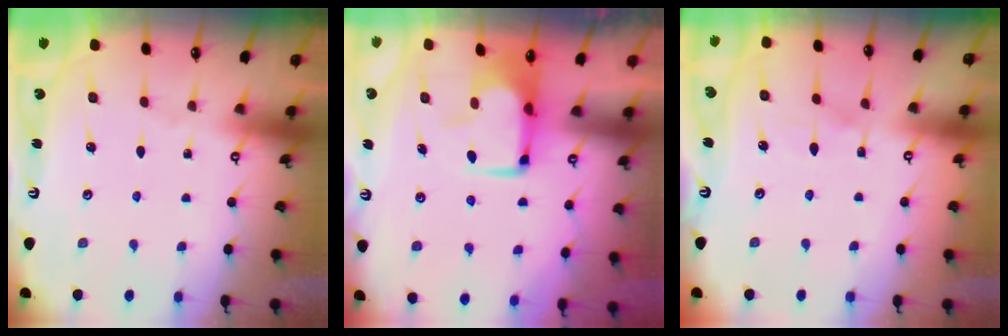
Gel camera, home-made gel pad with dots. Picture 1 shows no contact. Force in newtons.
{"total": 0.8, "press": 0.5, "slide": 0.6}
{"total": 5.0, "press": 5.0, "slide": 0.5}